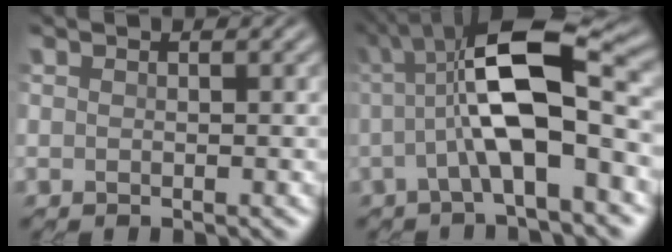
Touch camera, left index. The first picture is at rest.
{"total": 10.0, "force": [0.7, 3.1, 9.5], "torque": [-0.165, 0.020, 0.003]}